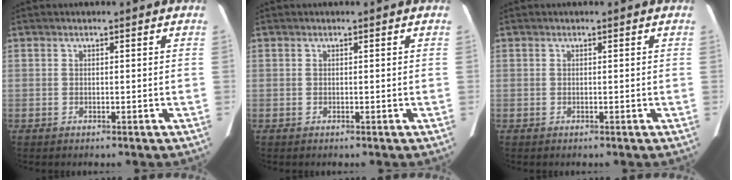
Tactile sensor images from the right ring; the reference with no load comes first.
{"total": 0.0}
{"total": 0.0}